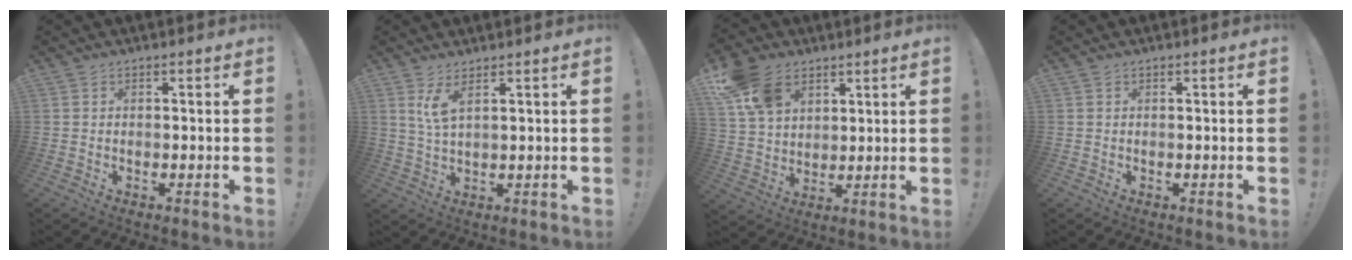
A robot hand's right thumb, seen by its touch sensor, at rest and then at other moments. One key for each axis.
{"total": 5.1, "fx": 3.1, "fy": 1.1, "fz": 3.9, "tx": -0.074, "ty": -0.013, "tz": 0.051}
{"total": 13.6, "fx": 7.4, "fy": 9.4, "fz": 6.5, "tx": -0.129, "ty": -0.023, "tz": 0.149}
{"total": 0.0}